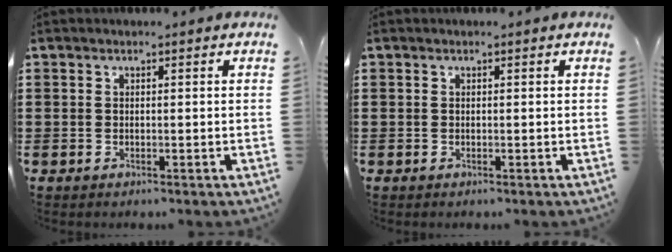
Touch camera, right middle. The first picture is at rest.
{"total": 0.0}